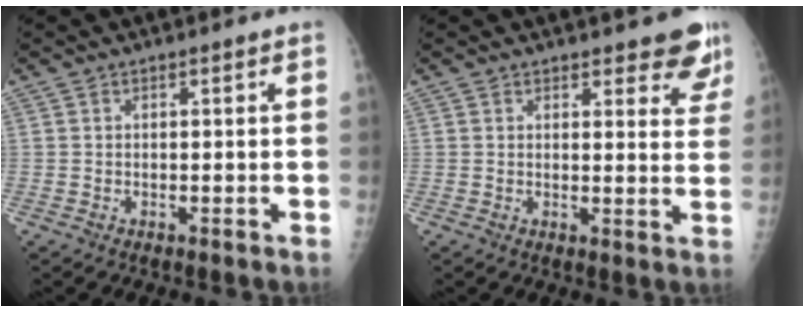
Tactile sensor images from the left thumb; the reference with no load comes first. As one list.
[{"total": 7.5, "force": [6.0, 2.6, 3.7], "torque": [-0.007, -0.033, 0.059]}]